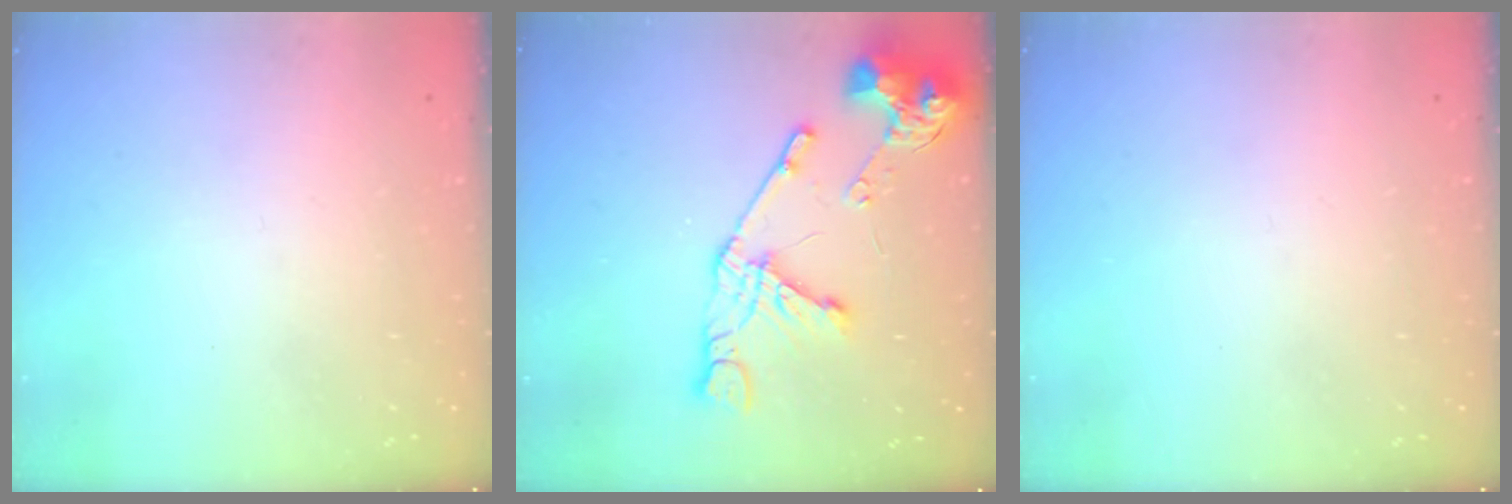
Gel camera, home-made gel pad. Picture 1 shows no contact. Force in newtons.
{"total": 16.5, "press": 16.5, "slide": 1.6}
{"total": 0.0}